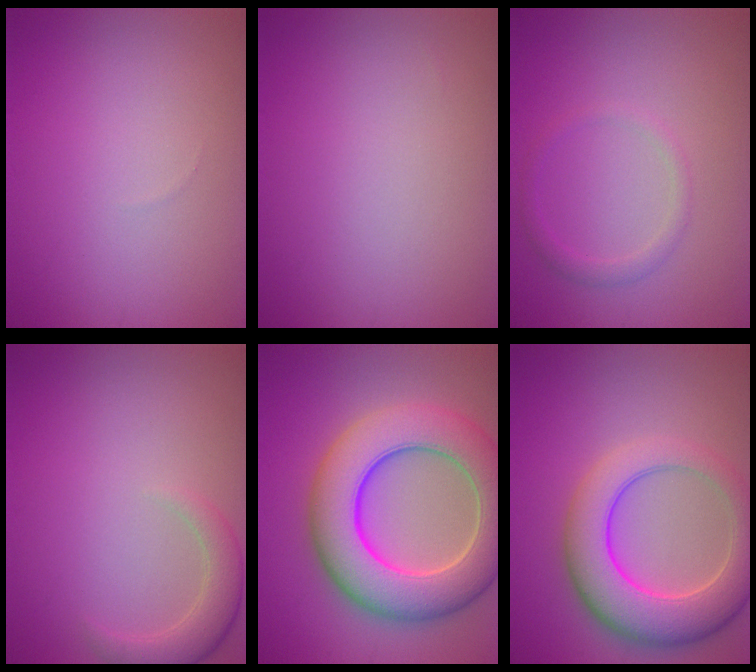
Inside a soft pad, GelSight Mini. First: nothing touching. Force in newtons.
{"total": 0.0}
{"total": 1.4, "press": 1.4, "slide": 0.0}
{"total": 2.8, "press": 2.7, "slide": 0.4}
{"total": 11.0, "press": 11.0, "slide": 0.6}
{"total": 7.9, "press": 7.9, "slide": 0.2}